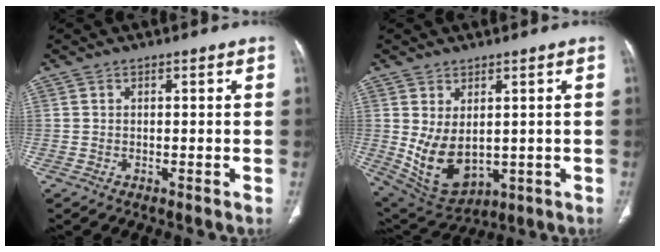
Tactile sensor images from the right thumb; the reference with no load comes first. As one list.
[{"total": 10.5, "force": [0.1, 6.6, 8.2], "torque": [-0.135, -0.011, 0.036]}]